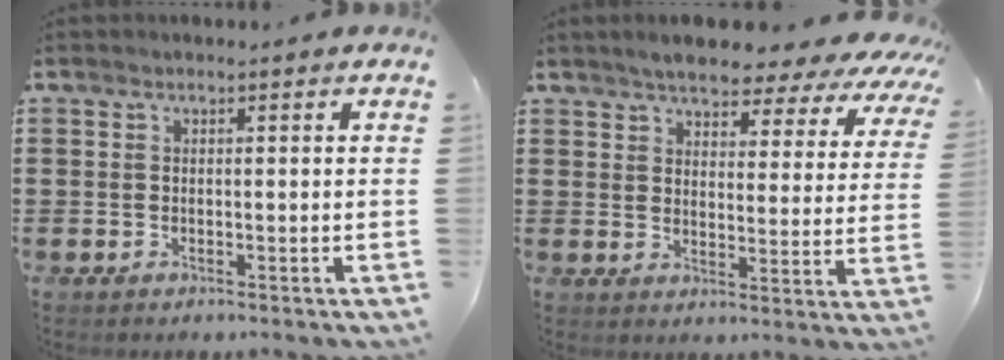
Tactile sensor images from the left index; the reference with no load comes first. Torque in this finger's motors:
{"motor_torque": [2.14, 0.00, 0.26, 0.01]}